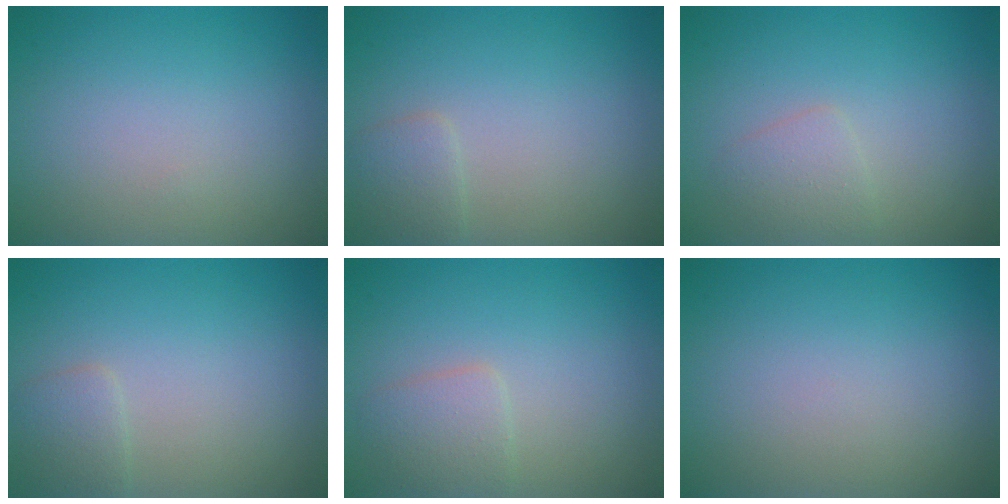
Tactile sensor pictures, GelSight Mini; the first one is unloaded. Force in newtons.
{"total": 1.5, "press": 1.5, "slide": 0.0}
{"total": 1.6, "press": 1.6, "slide": 0.1}
{"total": 1.5, "press": 1.5, "slide": 0.0}
{"total": 2.2, "press": 2.2, "slide": 0.1}
{"total": 0.0}